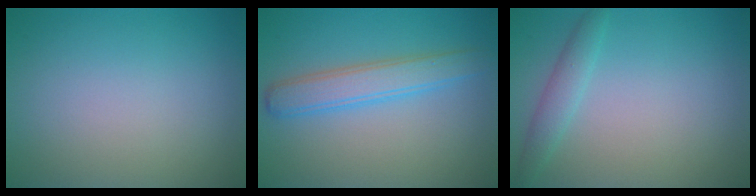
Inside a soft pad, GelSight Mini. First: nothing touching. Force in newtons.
{"total": 3.5, "press": 3.5, "slide": 0.0}
{"total": 1.8, "press": 1.8, "slide": 0.2}